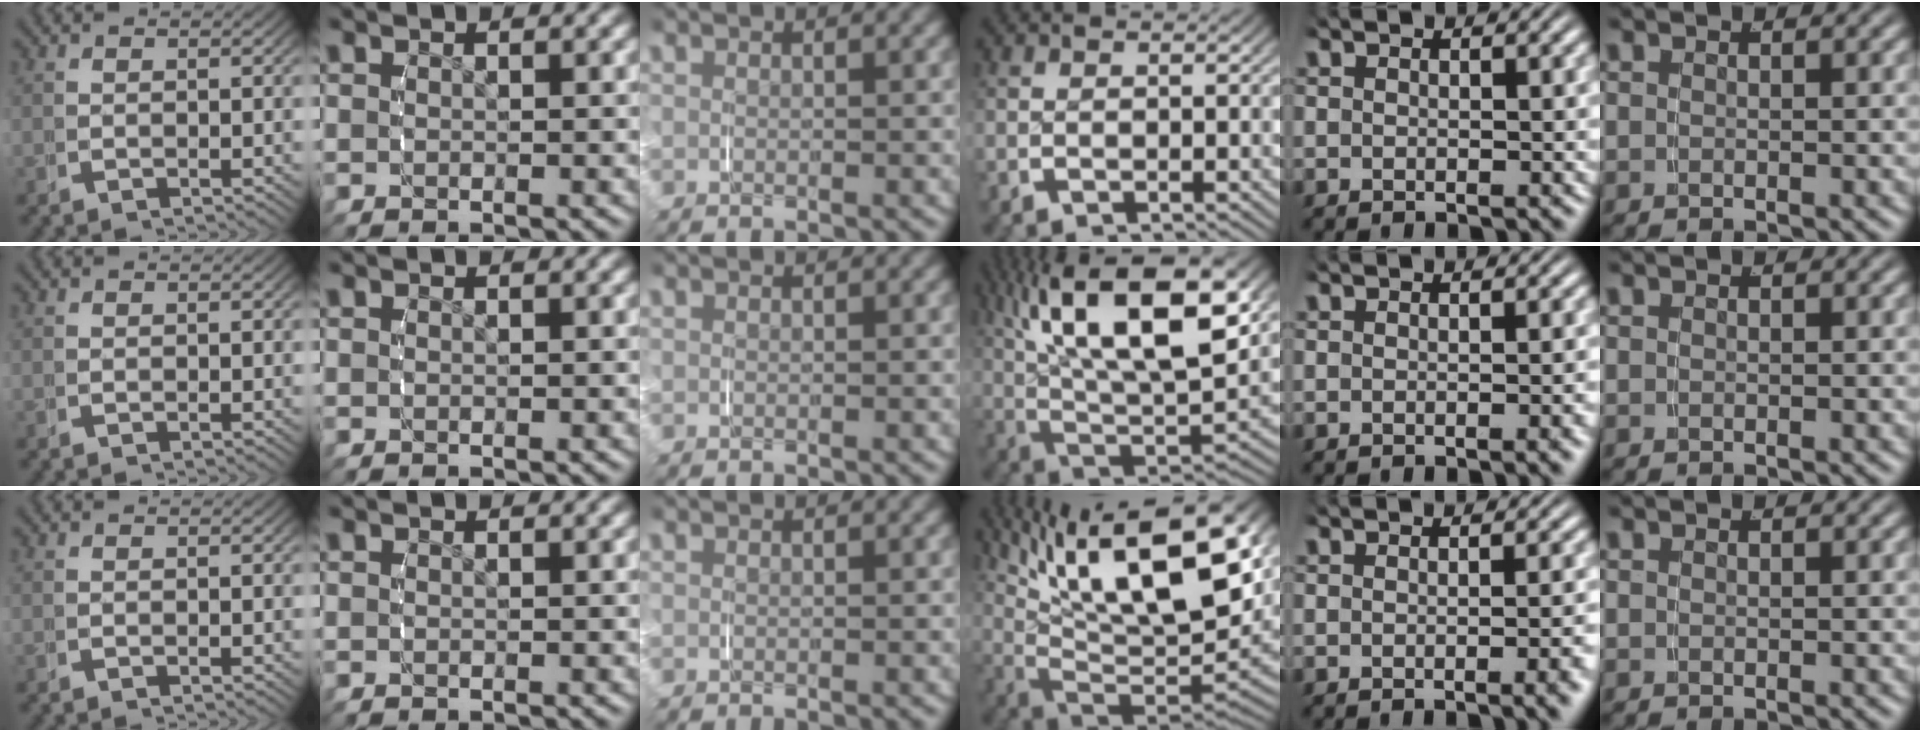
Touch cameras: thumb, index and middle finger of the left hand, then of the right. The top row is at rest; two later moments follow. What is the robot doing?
{"motion": "grasp_and_lifting", "object": "plastic wrap"}